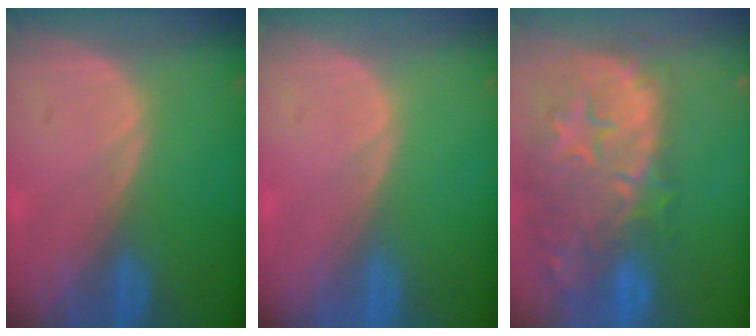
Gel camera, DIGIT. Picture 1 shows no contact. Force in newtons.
{"total": 0.0}
{"total": 15.1, "press": 12.0, "slide": 9.2}